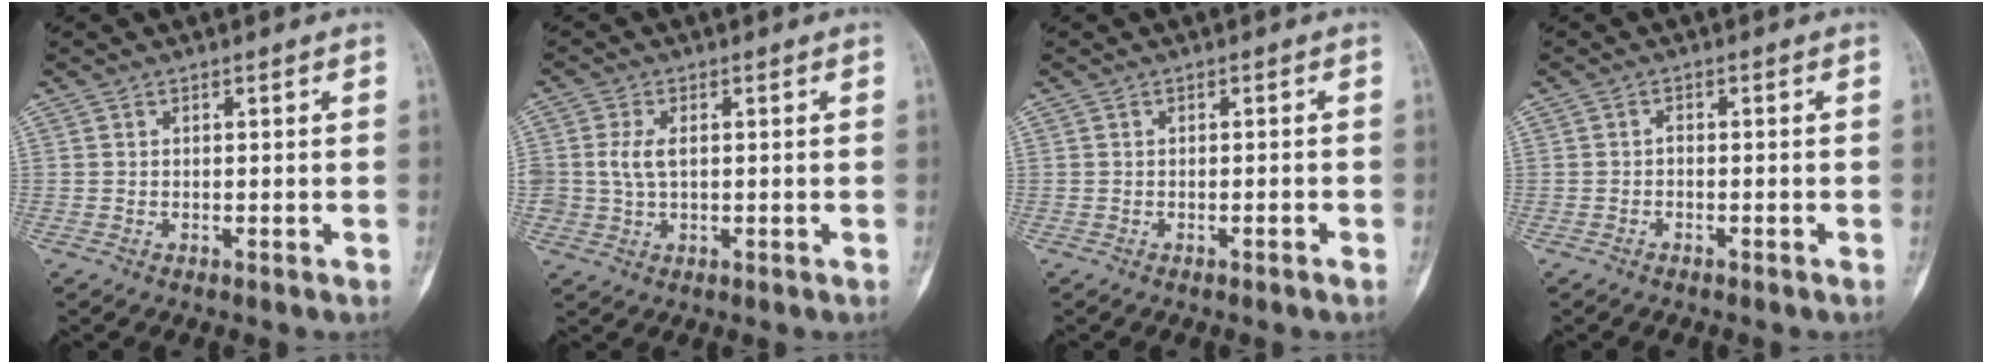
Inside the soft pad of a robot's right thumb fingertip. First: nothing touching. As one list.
[{"total": 3.9, "force": [0.4, 2.3, 3.1], "torque": [-0.069, 0.002, 0.011]}, {"total": 0.9, "force": [-0.6, 0.1, 0.8], "torque": [-0.019, 0.004, -0.006]}, {"total": 0.8, "force": [-0.4, 0.4, 0.6], "torque": [-0.010, 0.004, -0.012]}]